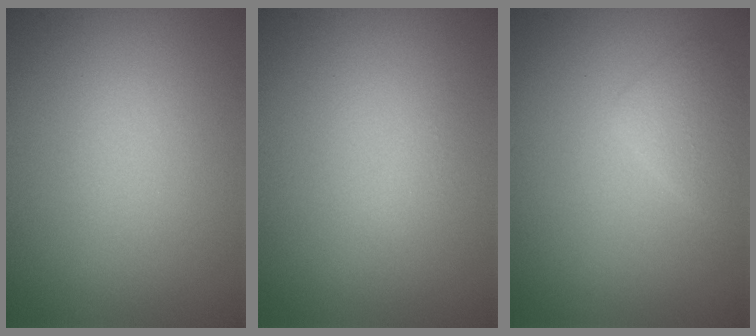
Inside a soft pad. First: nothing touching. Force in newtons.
{"total": 0.6, "press": 0.6, "slide": 0.0}
{"total": 1.5, "press": 1.5, "slide": 0.1}